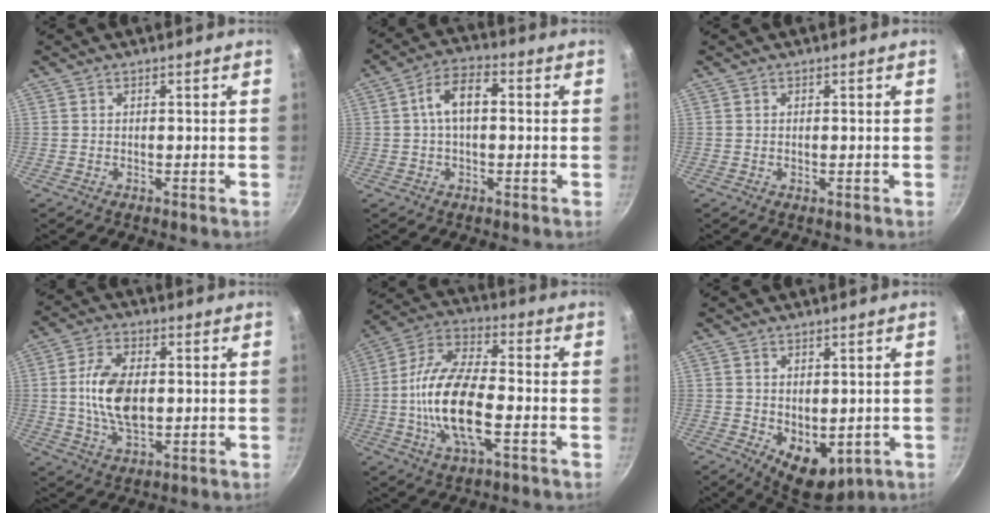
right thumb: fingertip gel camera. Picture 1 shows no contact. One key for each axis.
{"total": 7.7, "fx": 0.8, "fy": 4.1, "fz": 6.5, "tx": -0.118, "ty": 0.025, "tz": 0.008}
{"total": 0.6, "fx": -0.1, "fy": 0.3, "fz": 0.5, "tx": -0.010, "ty": -0.002, "tz": 0.001}
{"total": 11.6, "fx": 0.4, "fy": 6.4, "fz": 9.7, "tx": -0.182, "ty": 0.000, "tz": 0.013}
{"total": 16.9, "fx": -3.3, "fy": 7.2, "fz": 14.9, "tx": -0.296, "ty": 0.025, "tz": -0.064}
{"total": 9.8, "fx": -2.4, "fy": 5.7, "fz": 7.6, "tx": -0.089, "ty": -0.009, "tz": -0.013}